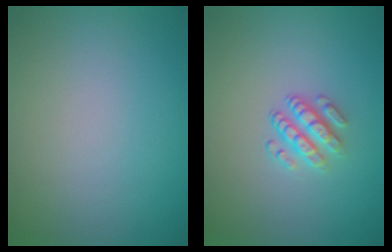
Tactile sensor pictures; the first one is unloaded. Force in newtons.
{"total": 2.3, "press": 1.9, "slide": 1.4}